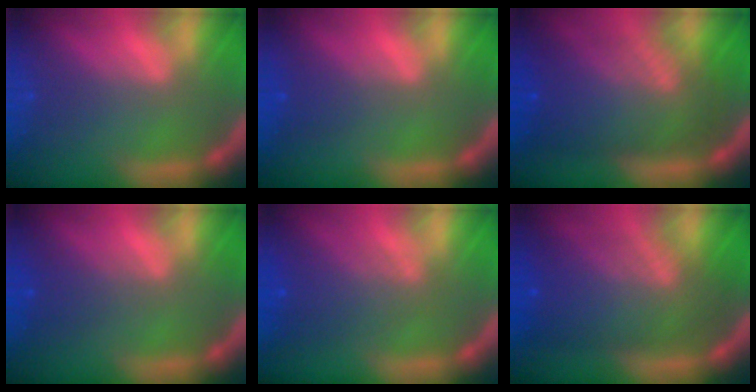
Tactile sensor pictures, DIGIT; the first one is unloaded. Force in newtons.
{"total": 1.5}
{"total": 9.6}
{"total": 2.0}
{"total": 4.1}
{"total": 8.6}